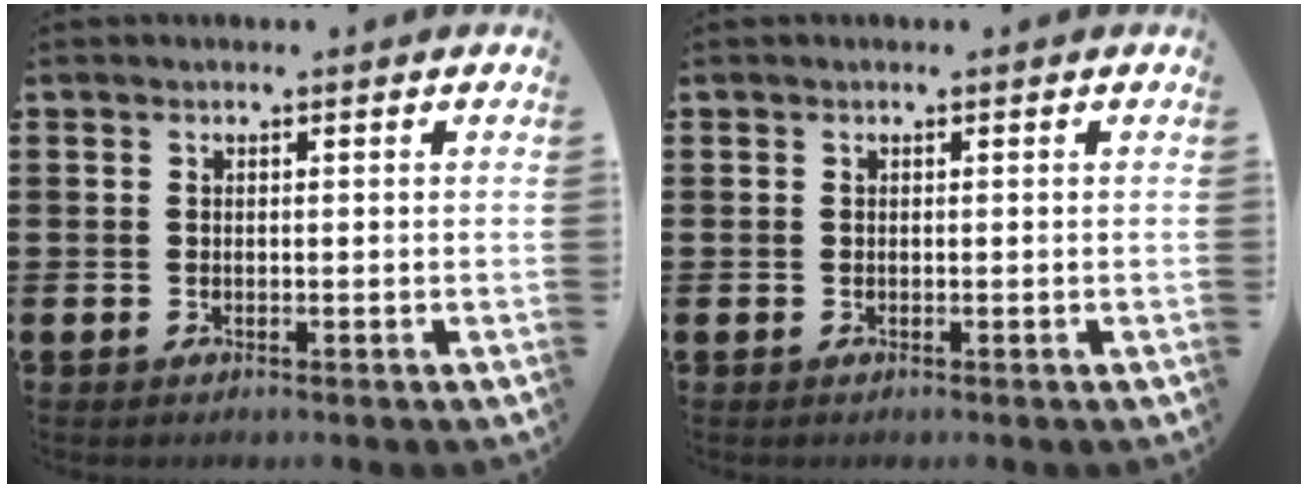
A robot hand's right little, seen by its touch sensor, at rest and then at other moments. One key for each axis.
{"total": 0.0}